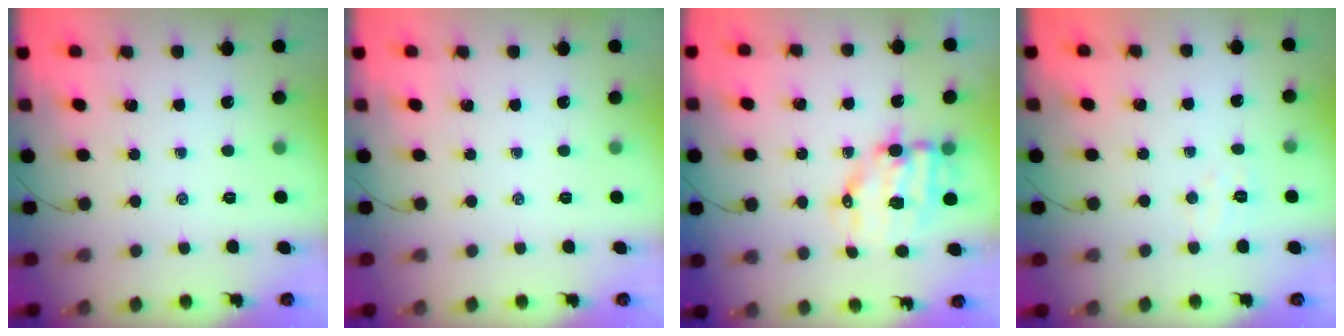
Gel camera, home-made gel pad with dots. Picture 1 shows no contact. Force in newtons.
{"total": 0.0}
{"total": 9.7, "press": 9.5, "slide": 2.0}
{"total": 4.1, "press": 4.0, "slide": 0.8}